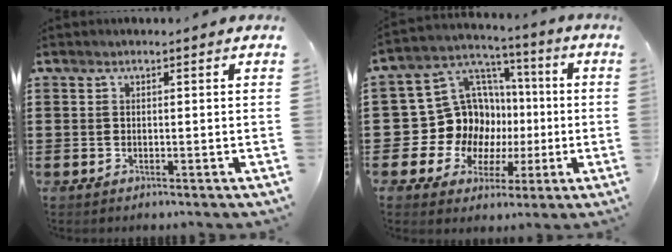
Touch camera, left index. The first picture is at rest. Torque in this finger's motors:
{"motor_torque": [1.31, 0.83, 0.53, 0.02]}